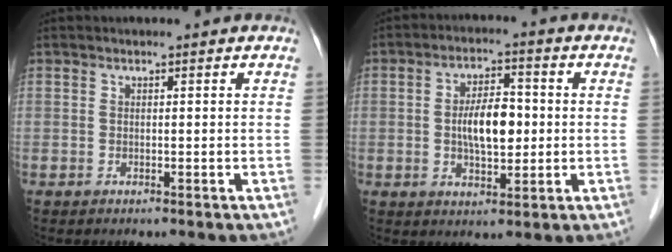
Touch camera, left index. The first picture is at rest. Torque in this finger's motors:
{"motor_torque": [0.97, 0.45, 0.46, 0.14]}